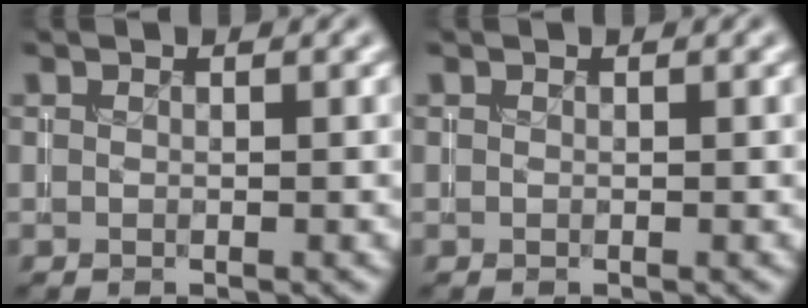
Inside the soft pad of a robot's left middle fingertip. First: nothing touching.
{"total": 0.0}